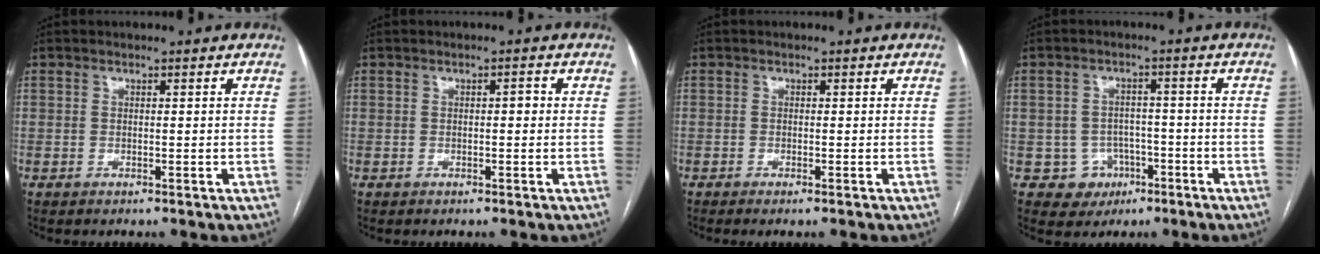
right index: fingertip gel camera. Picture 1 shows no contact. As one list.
[{"total": 1.1, "force": [0.0, 0.5, 1.0], "torque": [-0.011, 0.007, 0.000]}, {"total": 0.7, "force": [-0.4, -0.1, 0.5], "torque": [-0.011, -0.002, -0.008]}, {"total": 5.0, "force": [-2.1, 4.6, 0.4], "torque": [0.005, 0.015, -0.024]}]